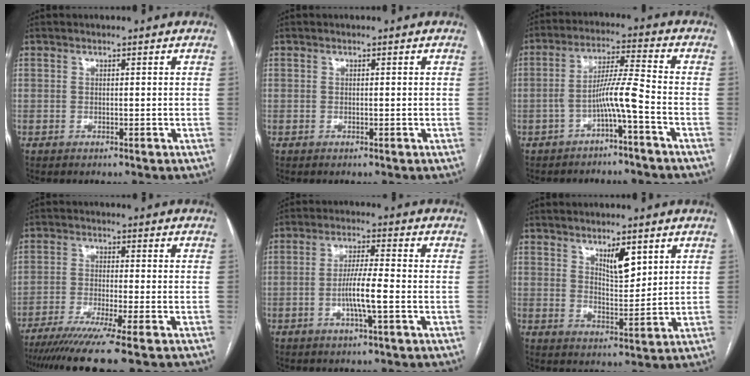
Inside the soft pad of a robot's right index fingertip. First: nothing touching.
{"total": 0.0}
{"total": 6.3, "force": [-2.9, -0.6, 5.6], "torque": [-0.103, 0.018, -0.052]}
{"total": 11.9, "force": [-9.2, -1.0, 7.4], "torque": [-0.105, -0.034, -0.145]}
{"total": 6.2, "force": [-1.8, 0.0, 5.9], "torque": [-0.115, 0.000, -0.035]}
{"total": 5.2, "force": [3.0, 1.7, 3.9], "torque": [-0.070, -0.006, 0.056]}